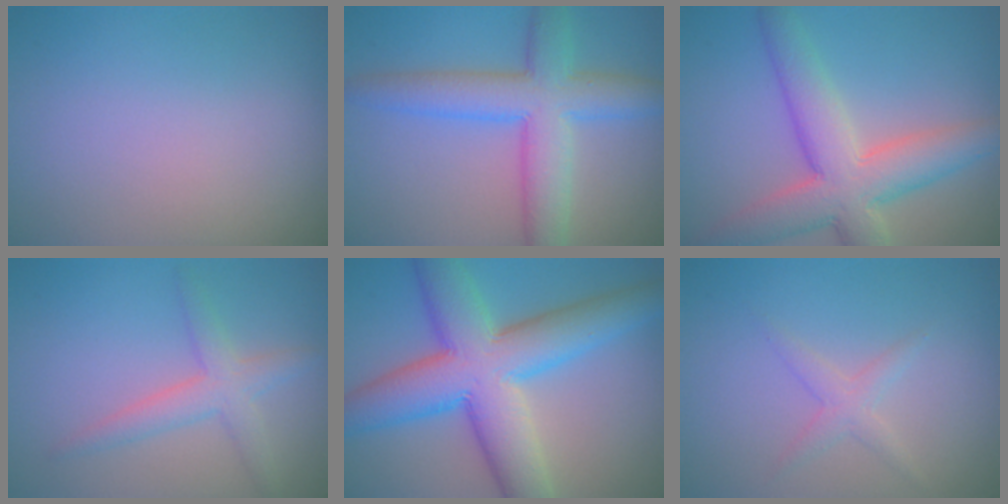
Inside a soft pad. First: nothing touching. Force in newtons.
{"total": 7.2, "press": 7.2, "slide": 0.1}
{"total": 7.4, "press": 7.4, "slide": 0.3}
{"total": 2.9, "press": 2.9, "slide": 0.1}
{"total": 11.0, "press": 11.0, "slide": 0.2}
{"total": 1.6, "press": 1.6, "slide": 0.1}